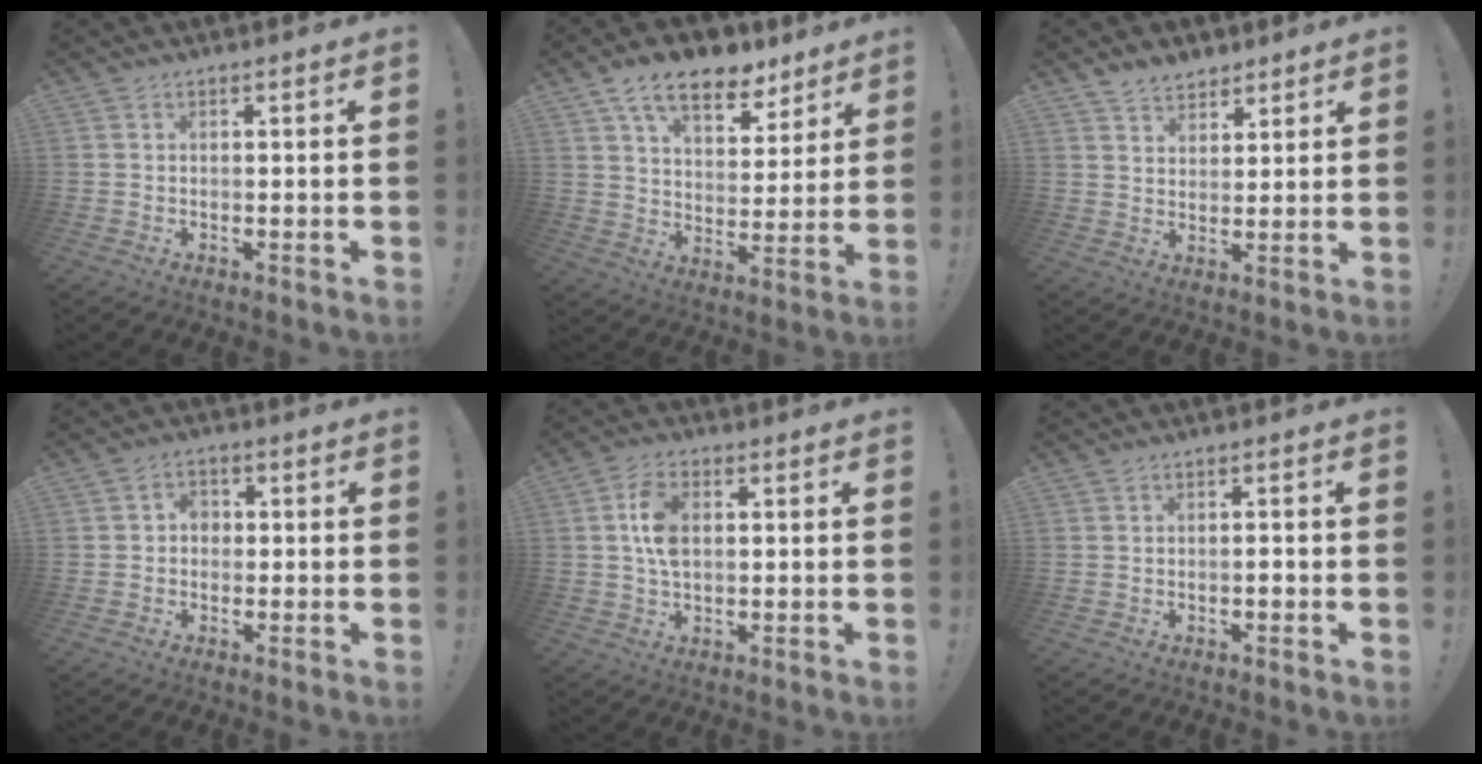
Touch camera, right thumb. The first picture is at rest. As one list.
[{"total": 14.7, "force": [9.6, 7.8, 8.0], "torque": [-0.118, -0.053, 0.171]}, {"total": 6.1, "force": [4.9, 3.4, 1.1], "torque": [-0.014, -0.031, 0.094]}, {"total": 3.3, "force": [-0.6, 2.8, 1.7], "torque": [-0.026, 0.006, -0.014]}, {"total": 7.8, "force": [1.0, 4.6, 6.2], "torque": [-0.117, 0.004, 0.017]}, {"total": 1.1, "force": [-0.8, 0.3, 0.8], "torque": [-0.014, 0.004, -0.014]}]